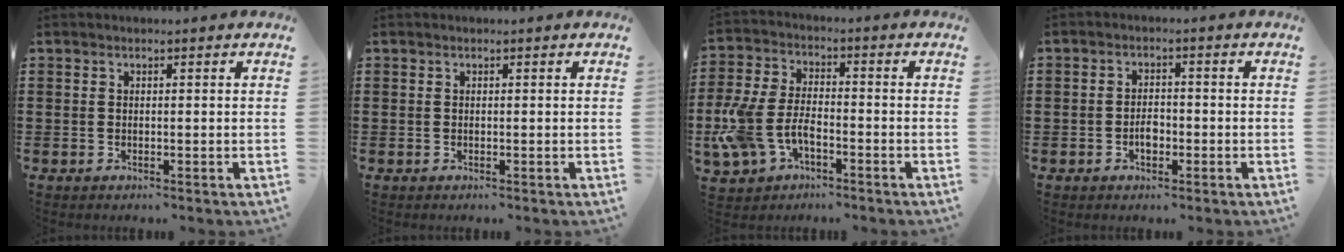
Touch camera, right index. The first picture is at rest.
{"total": 0.0}
{"total": 7.4, "force": [-3.2, 4.2, 5.3], "torque": [-0.149, -0.003, -0.071]}
{"total": 2.7, "force": [-1.0, 1.7, 1.8], "torque": [-0.027, -0.001, -0.021]}